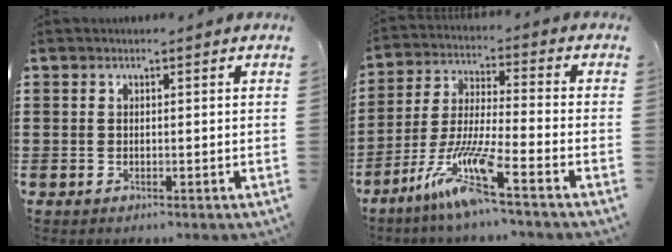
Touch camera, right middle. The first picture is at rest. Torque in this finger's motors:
{"motor_torque": [1.69, -0.45, 0.73, 0.18]}